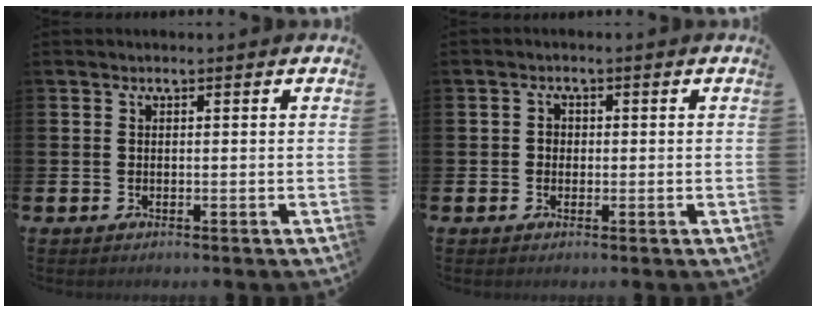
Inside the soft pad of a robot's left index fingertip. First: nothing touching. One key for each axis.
{"total": 1.4, "fx": -0.2, "fy": 1.4, "fz": 0.4, "tx": 0.005, "ty": 0.002, "tz": -0.010}